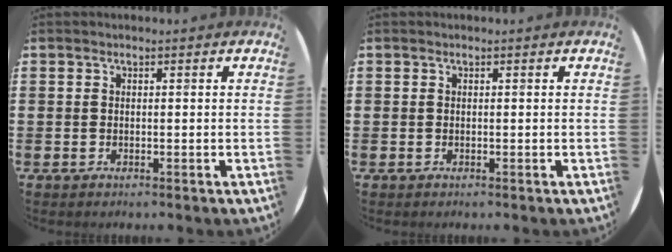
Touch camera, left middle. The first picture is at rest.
{"total": 0.0}